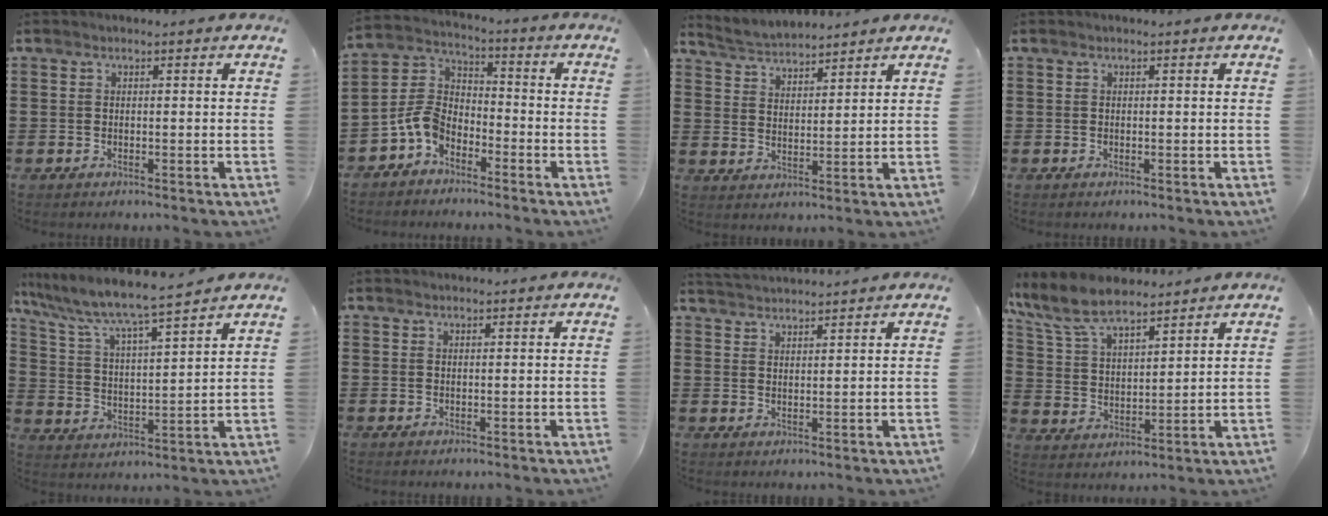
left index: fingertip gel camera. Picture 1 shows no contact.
{"total": 6.3, "force": [-3.9, 3.8, 3.1], "torque": [-0.103, -0.003, -0.090]}
{"total": 3.6, "force": [3.6, 0.4, -0.1], "torque": [-0.016, -0.013, 0.064]}
{"total": 0.0}
{"total": 6.5, "force": [5.9, 0.0, 2.7], "torque": [-0.080, -0.039, 0.094]}
{"total": 0.5, "force": [0.5, 0.1, 0.0], "torque": [-0.002, 0.001, 0.011]}
{"total": 2.4, "force": [2.4, -0.2, -0.3], "torque": [-0.003, -0.006, 0.046]}
{"total": 8.9, "force": [7.7, 2.4, 3.8], "torque": [-0.104, -0.022, 0.141]}